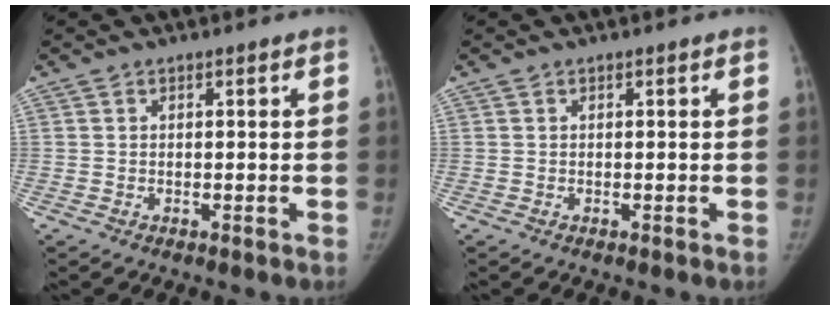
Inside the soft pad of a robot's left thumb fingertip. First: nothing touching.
{"total": 0.0}